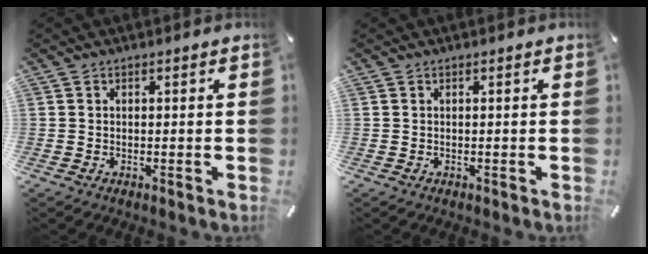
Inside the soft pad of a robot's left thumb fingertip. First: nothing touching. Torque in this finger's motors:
{"motor_torque": [-0.03, -0.03, 0.00, 0.00, 0.00]}